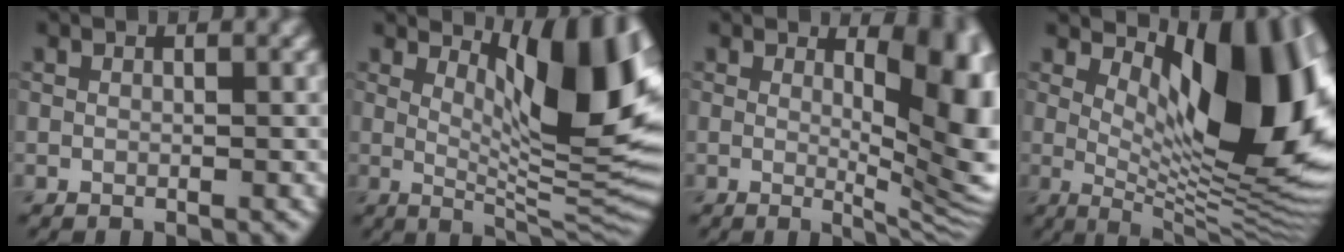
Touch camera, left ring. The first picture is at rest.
{"total": 11.4, "force": [4.1, 3.6, 10.0], "torque": [-0.135, -0.008, 0.072]}
{"total": 8.9, "force": [1.5, 3.5, 8.1], "torque": [-0.086, -0.010, 0.028]}
{"total": 13.6, "force": [3.6, 5.4, 11.9], "torque": [-0.154, -0.001, 0.062]}